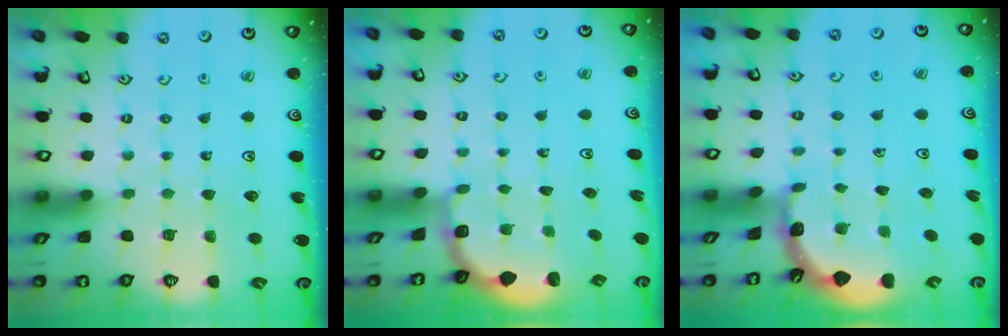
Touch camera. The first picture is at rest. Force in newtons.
{"total": 1.9, "press": 1.8, "slide": 0.7}
{"total": 1.8, "press": 1.8, "slide": 0.1}